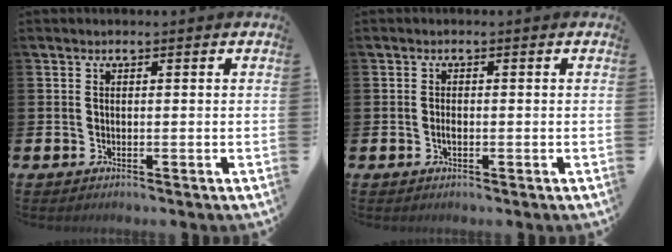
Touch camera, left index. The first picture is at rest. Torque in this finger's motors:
{"motor_torque": [0.30, 0.12, 0.00, 0.01]}